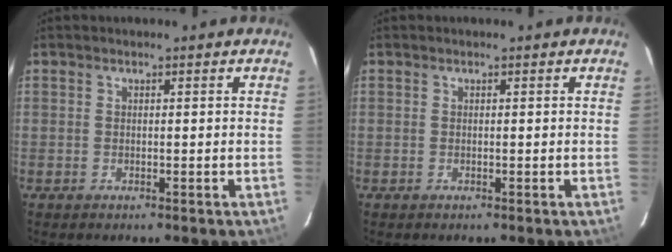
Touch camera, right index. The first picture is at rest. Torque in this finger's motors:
{"motor_torque": [0.10, 0.10, 0.00, 0.00]}